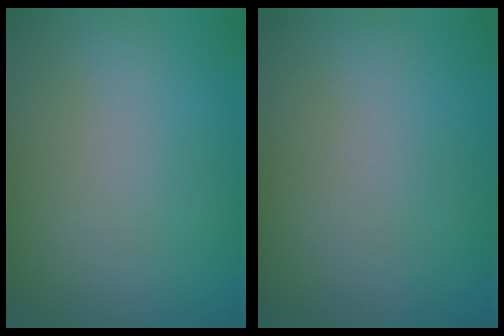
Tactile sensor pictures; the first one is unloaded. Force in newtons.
{"total": 0.0}